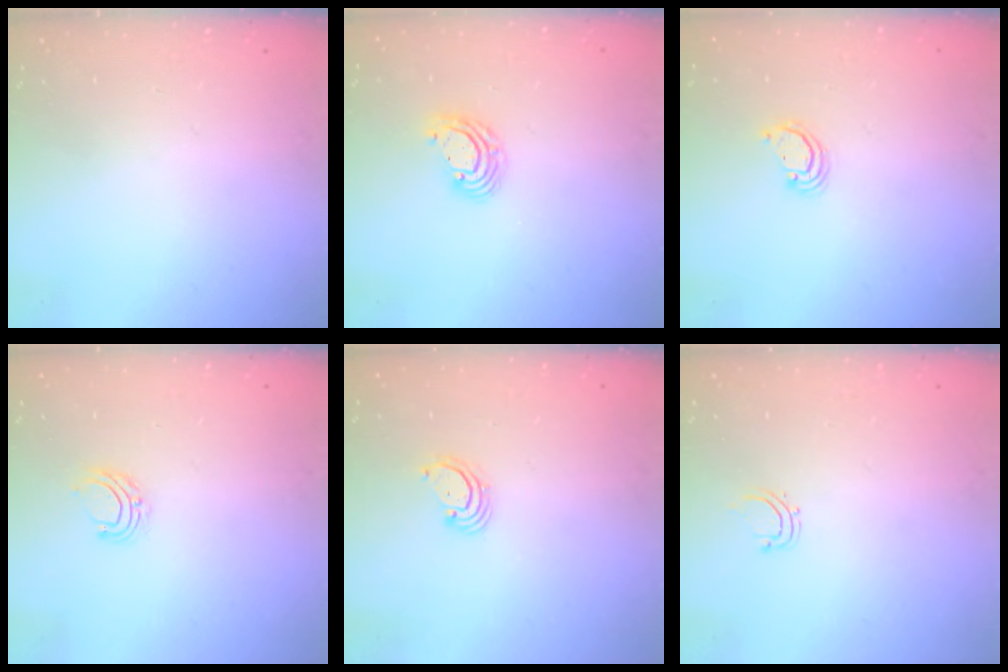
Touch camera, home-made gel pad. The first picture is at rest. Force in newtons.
{"total": 6.3, "press": 6.3, "slide": 0.8}
{"total": 2.1, "press": 2.1, "slide": 0.1}
{"total": 5.9, "press": 5.9, "slide": 0.4}
{"total": 2.5, "press": 2.5, "slide": 0.3}
{"total": 2.8, "press": 2.8, "slide": 0.5}